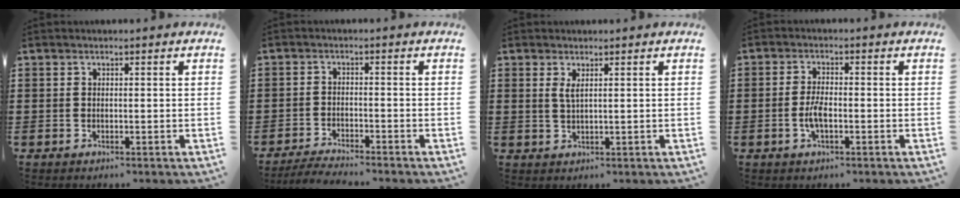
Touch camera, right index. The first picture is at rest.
{"total": 3.0, "force": [-3.0, -0.2, 0.5], "torque": [-0.009, 0.000, -0.060]}
{"total": 1.7, "force": [0.9, 0.3, 1.5], "torque": [-0.032, 0.001, 0.015]}
{"total": 3.6, "force": [-1.0, 1.3, 3.2], "torque": [-0.072, -0.001, -0.022]}